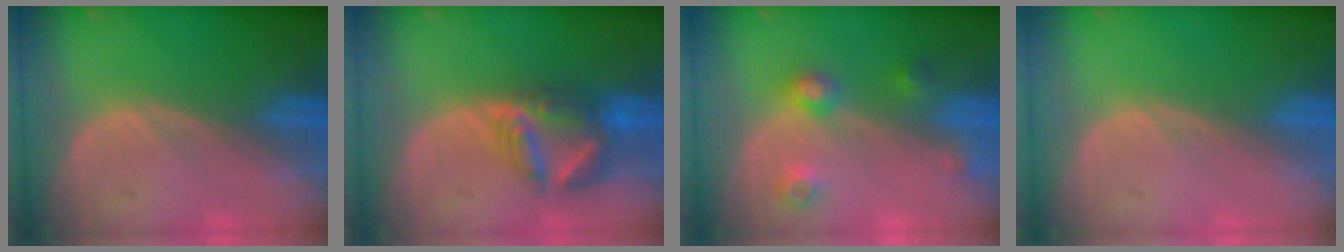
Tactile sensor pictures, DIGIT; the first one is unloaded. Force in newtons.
{"total": 6.8, "press": 6.6, "slide": 1.7}
{"total": 4.6, "press": 4.1, "slide": 2.1}
{"total": 0.0}